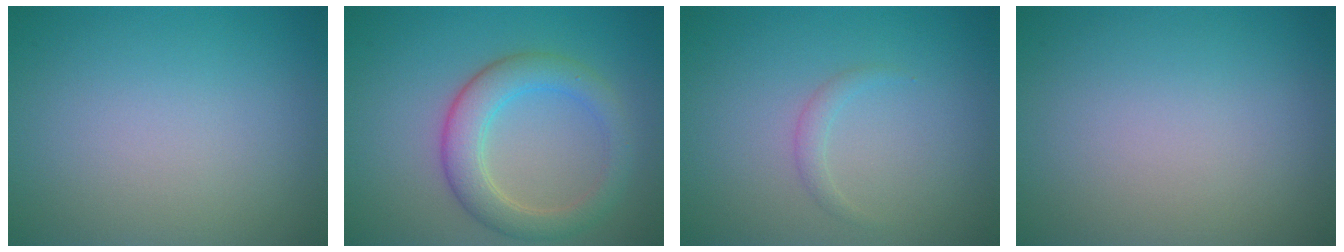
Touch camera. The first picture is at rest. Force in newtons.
{"total": 4.5, "press": 4.5, "slide": 0.3}
{"total": 1.0, "press": 1.0, "slide": 0.2}
{"total": 0.0}